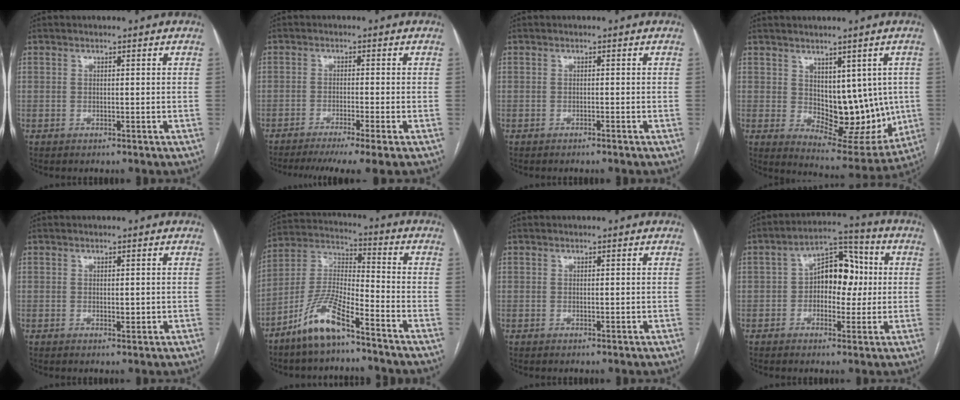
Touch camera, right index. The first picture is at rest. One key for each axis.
{"total": 9.4, "fx": -7.4, "fy": -1.1, "fz": 5.6, "tx": -0.071, "ty": -0.020, "tz": -0.112}
{"total": 0.8, "fx": -0.7, "fy": -0.2, "fz": 0.3, "tx": -0.009, "ty": 0.000, "tz": -0.010}
{"total": 12.6, "fx": 0.5, "fy": 7.2, "fz": 10.4, "tx": -0.124, "ty": -0.004, "tz": 0.034}
{"total": 1.5, "fx": 0.0, "fy": 0.7, "fz": 1.3, "tx": -0.019, "ty": -0.004, "tz": 0.003}
{"total": 11.0, "fx": -7.7, "fy": 1.8, "fz": 7.7, "tx": -0.165, "ty": -0.007, "tz": -0.154}
{"total": 0.6, "fx": 0.1, "fy": 0.3, "fz": 0.5, "tx": -0.009, "ty": -0.002, "tz": 0.002}
{"total": 9.3, "fx": 0.4, "fy": 5.4, "fz": 7.6, "tx": -0.112, "ty": 0.035, "tz": 0.005}